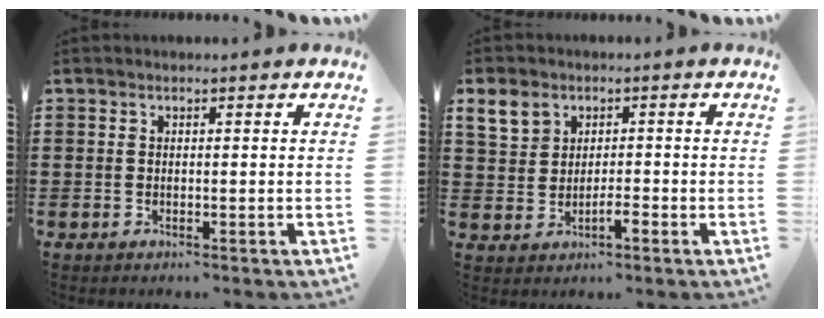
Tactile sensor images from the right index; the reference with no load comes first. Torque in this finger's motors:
{"motor_torque": [0.80, 0.78, 0.10, 0.09]}